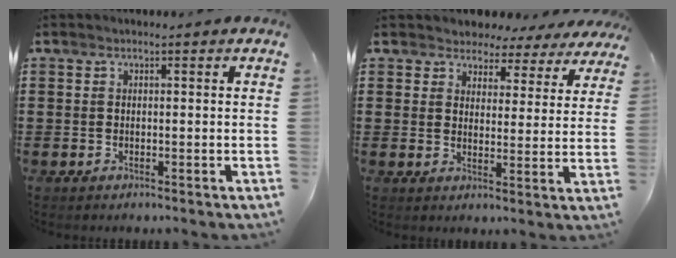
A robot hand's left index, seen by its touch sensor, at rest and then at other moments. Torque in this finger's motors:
{"motor_torque": [2.14, 0.00, 0.48, 0.03]}